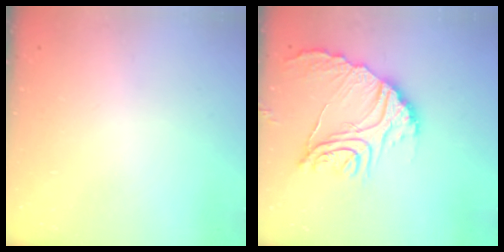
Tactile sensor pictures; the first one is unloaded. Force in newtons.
{"total": 17.5, "press": 17.5, "slide": 1.1}